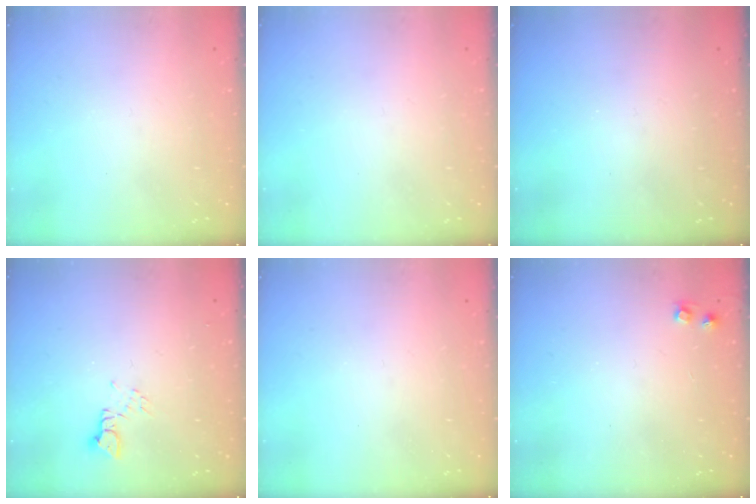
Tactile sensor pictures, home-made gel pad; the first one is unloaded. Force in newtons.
{"total": 0.0}
{"total": 0.0}
{"total": 2.1, "press": 2.1, "slide": 0.3}
{"total": 0.0}
{"total": 3.6, "press": 3.6, "slide": 0.6}